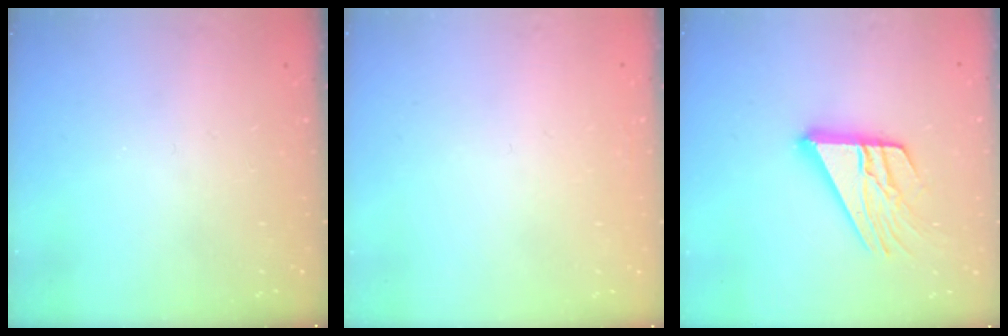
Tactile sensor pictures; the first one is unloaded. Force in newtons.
{"total": 0.9, "press": 0.9, "slide": 0.1}
{"total": 16.3, "press": 16.2, "slide": 1.6}